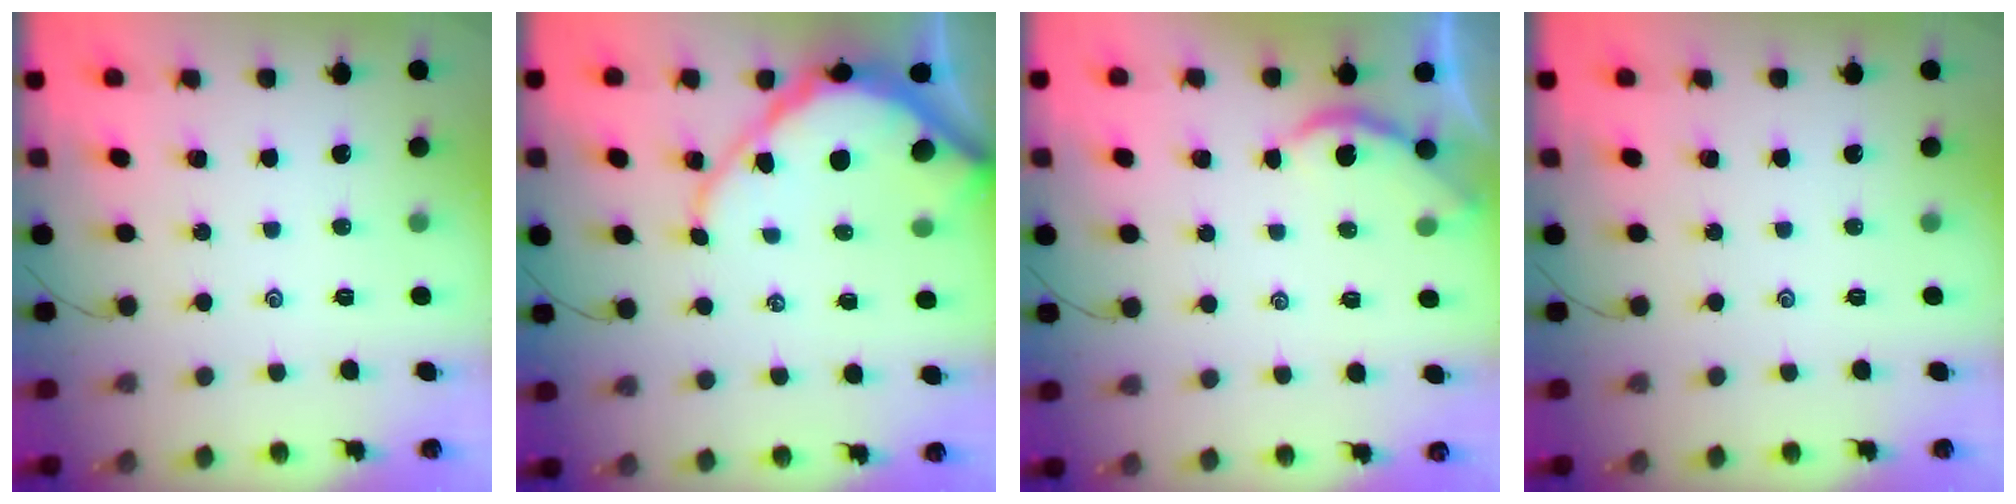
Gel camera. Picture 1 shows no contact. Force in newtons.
{"total": 10.7, "press": 10.7, "slide": 0.9}
{"total": 2.4, "press": 2.3, "slide": 0.5}
{"total": 0.0}